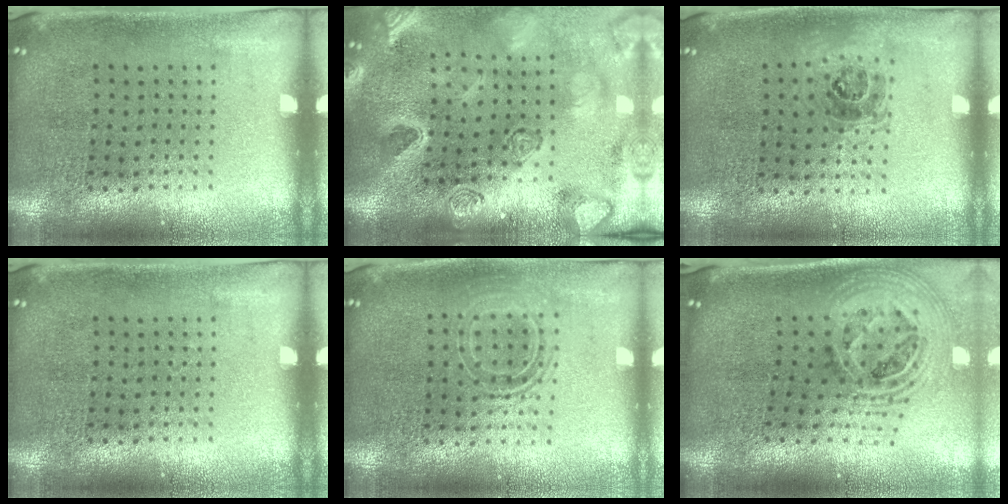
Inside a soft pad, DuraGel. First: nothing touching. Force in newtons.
{"total": 3.9, "press": 3.2, "slide": 2.3}
{"total": 1.1, "press": 0.9, "slide": 0.6}
{"total": 0.0}
{"total": 1.6, "press": 1.2, "slide": 1.0}
{"total": 2.3, "press": 1.7, "slide": 1.5}